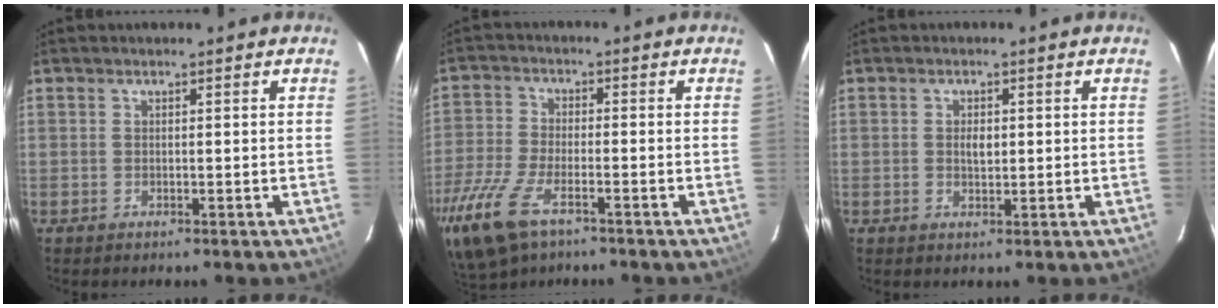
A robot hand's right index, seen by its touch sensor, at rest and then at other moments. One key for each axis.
{"total": 15.8, "fx": -9.6, "fy": 7.0, "fz": 10.5, "tx": -0.255, "ty": -0.043, "tz": -0.187}
{"total": 2.3, "fx": 0.4, "fy": 1.3, "fz": 1.9, "tx": -0.031, "ty": 0.000, "tz": 0.009}